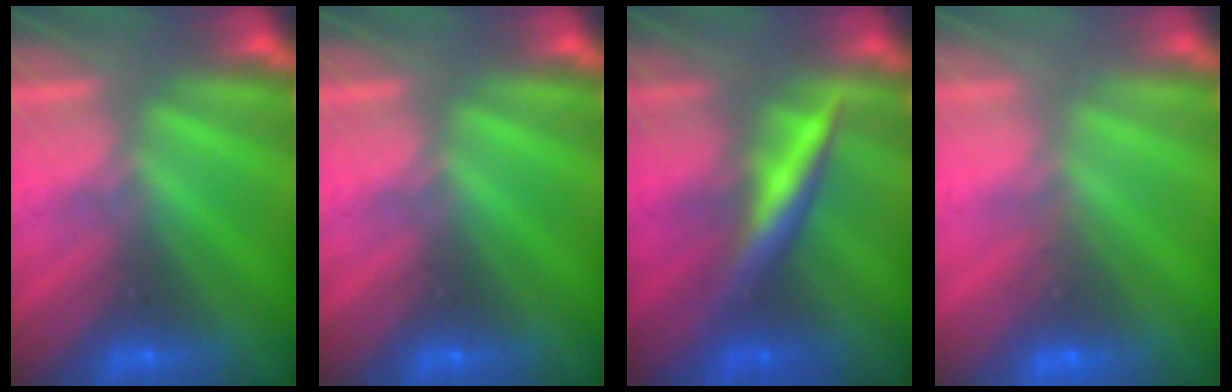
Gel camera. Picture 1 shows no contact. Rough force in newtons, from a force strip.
{"total": 0.0}
{"total": 2.9}
{"total": 5.1}